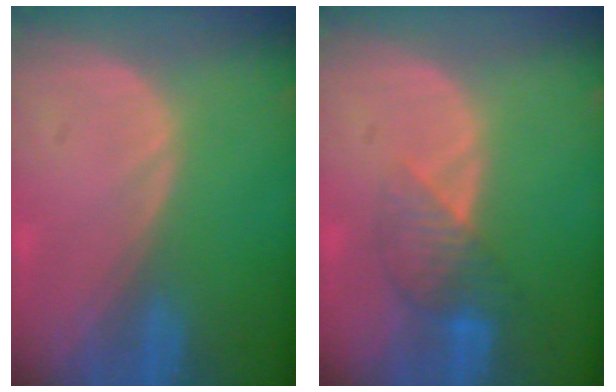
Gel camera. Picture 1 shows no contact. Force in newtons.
{"total": 4.2, "press": 4.1, "slide": 0.5}